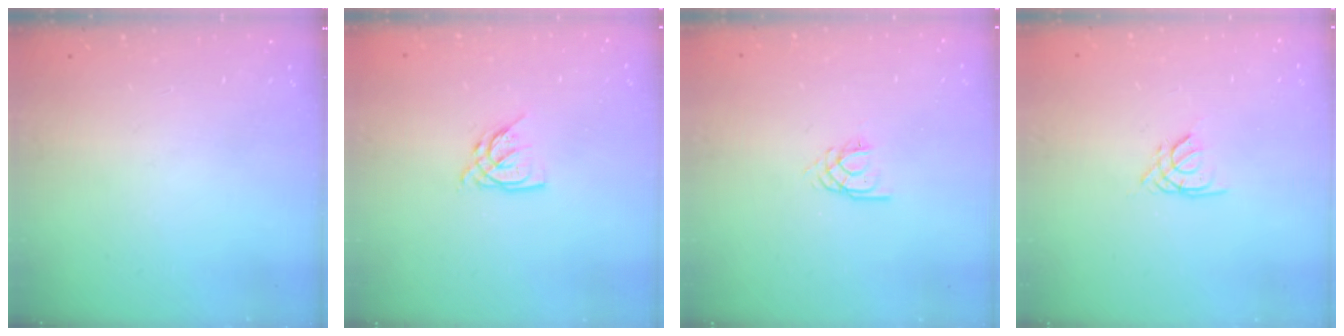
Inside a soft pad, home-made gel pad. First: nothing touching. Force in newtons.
{"total": 5.4, "press": 5.4, "slide": 0.1}
{"total": 2.3, "press": 2.3, "slide": 0.2}
{"total": 1.9, "press": 1.8, "slide": 0.5}